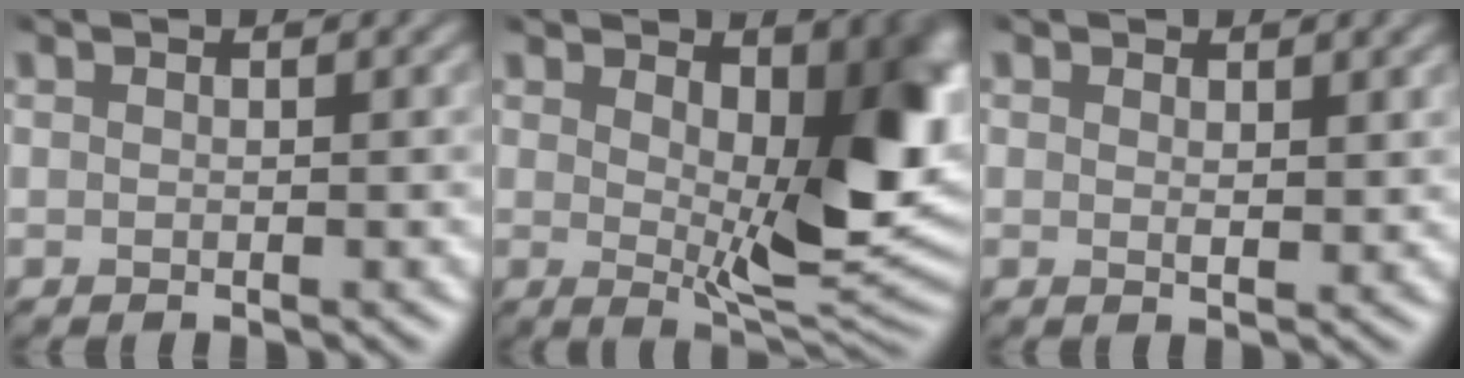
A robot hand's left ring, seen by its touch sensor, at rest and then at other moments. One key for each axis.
{"total": 11.2, "fx": 2.7, "fy": 5.3, "fz": 9.5, "tx": -0.118, "ty": -0.016, "tz": 0.047}
{"total": 1.2, "fx": 0.9, "fy": 0.5, "fz": 0.5, "tx": -0.005, "ty": -0.005, "tz": 0.015}